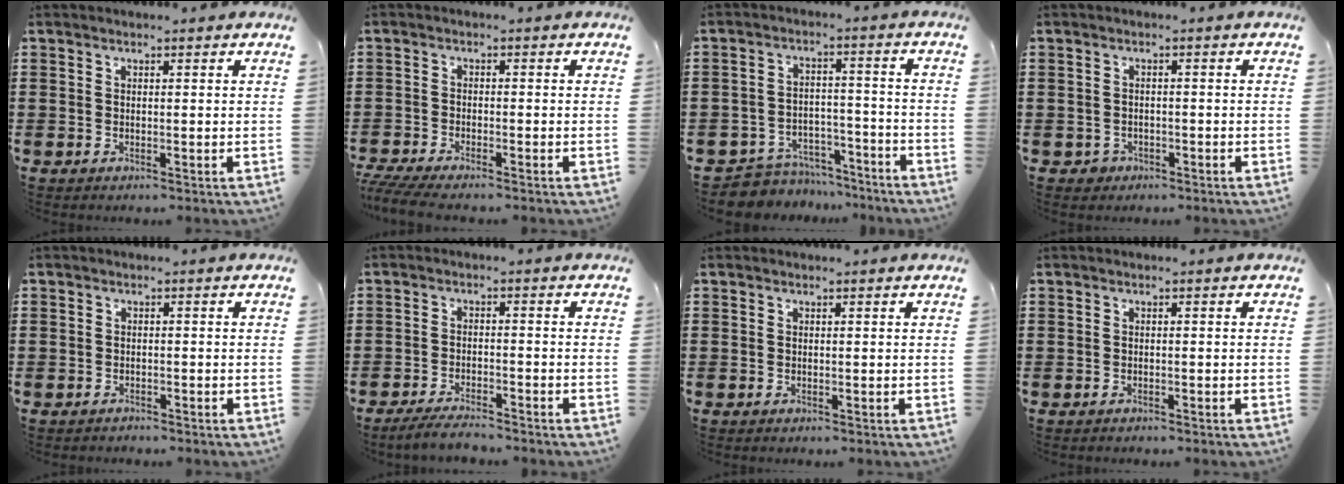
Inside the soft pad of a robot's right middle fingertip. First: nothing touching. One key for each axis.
{"total": 3.4, "fx": -3.1, "fy": 0.2, "fz": 1.2, "tx": -0.043, "ty": -0.011, "tz": -0.070}
{"total": 6.0, "fx": -5.8, "fy": 1.4, "fz": 0.0, "tx": -0.008, "ty": 0.018, "tz": -0.120}
{"total": 1.4, "fx": -1.0, "fy": 1.1, "fz": 0.1, "tx": -0.007, "ty": 0.001, "tz": -0.023}
{"total": 1.2, "fx": -1.1, "fy": 0.6, "fz": -0.2, "tx": 0.001, "ty": 0.005, "tz": -0.026}
{"total": 3.6, "fx": -3.4, "fy": 0.4, "fz": 1.1, "tx": -0.027, "ty": -0.001, "tz": -0.068}
{"total": 0.0}
{"total": 0.6, "fx": -0.6, "fy": 0.2, "fz": 0.0, "tx": -0.001, "ty": 0.002, "tz": -0.013}